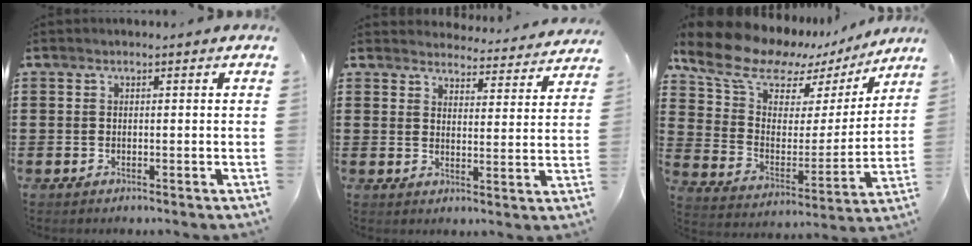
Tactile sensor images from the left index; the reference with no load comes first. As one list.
[{"total": 4.3, "force": [4.3, 0.1, 0.0], "torque": [-0.013, -0.034, 0.073]}, {"total": 10.8, "force": [8.7, 5.2, 4.0], "torque": [-0.117, -0.050, 0.153]}]